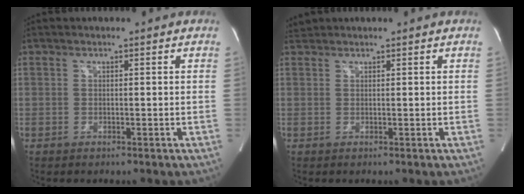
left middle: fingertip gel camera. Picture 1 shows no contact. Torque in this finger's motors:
{"motor_torque": [0.09, 0.05, -0.11, -0.01]}